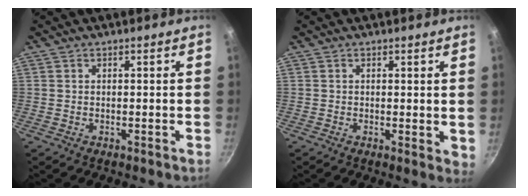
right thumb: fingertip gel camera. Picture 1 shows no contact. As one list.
[{"total": 2.6, "force": [0.5, 1.2, 2.2], "torque": [-0.024, -0.005, 0.006]}]